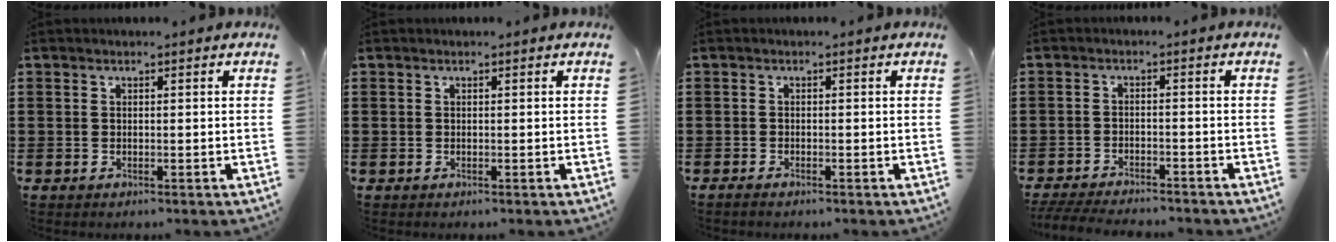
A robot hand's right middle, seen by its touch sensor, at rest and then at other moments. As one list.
[{"total": 0.0}, {"total": 0.6, "force": [-0.6, 0.1, 0.3], "torque": [-0.008, -0.006, -0.010]}, {"total": 3.9, "force": [-3.8, 0.4, 0.9], "torque": [-0.031, -0.008, -0.080]}]